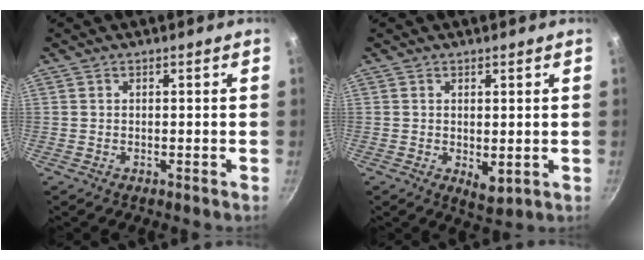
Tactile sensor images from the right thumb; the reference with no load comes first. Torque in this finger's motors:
{"motor_torque": [-0.35, 0.24, -0.02, 0.12, 0.01]}